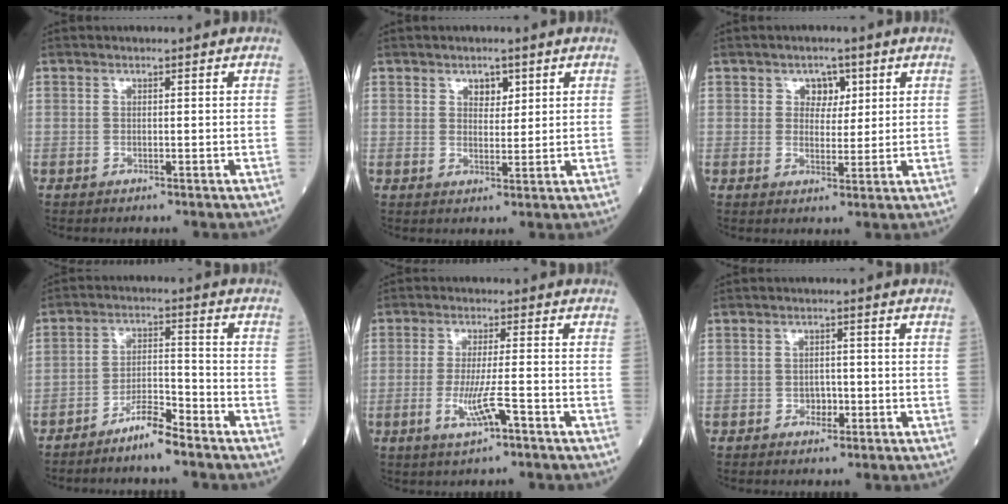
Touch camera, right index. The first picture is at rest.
{"total": 2.7, "force": [1.5, 1.6, 1.5], "torque": [-0.019, -0.002, 0.024]}
{"total": 3.4, "force": [1.5, 2.5, 1.7], "torque": [-0.016, 0.004, 0.021]}
{"total": 5.5, "force": [-4.5, 0.5, 3.2], "torque": [-0.059, -0.003, -0.087]}
{"total": 5.5, "force": [-2.4, 0.1, 5.0], "torque": [-0.100, -0.011, -0.044]}
{"total": 2.0, "force": [-0.9, 1.4, 1.2], "torque": [-0.014, 0.006, -0.010]}